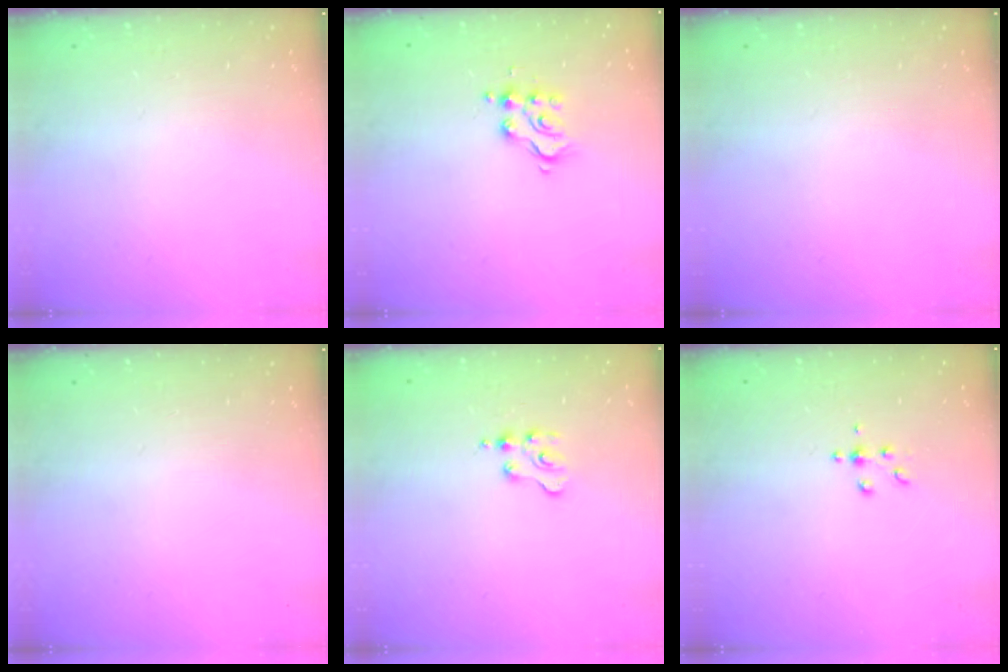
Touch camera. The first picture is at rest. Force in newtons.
{"total": 9.1, "press": 9.0, "slide": 0.9}
{"total": 0.0}
{"total": 0.0}
{"total": 2.3, "press": 2.3, "slide": 0.3}
{"total": 4.9, "press": 4.5, "slide": 1.9}